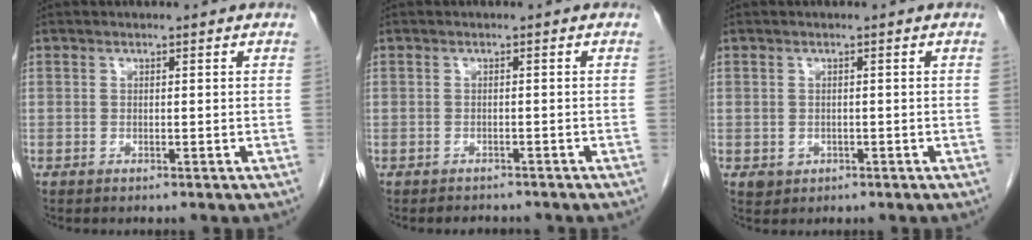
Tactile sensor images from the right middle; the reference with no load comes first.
{"total": 2.6, "force": [-2.4, 1.0, 0.4], "torque": [-0.007, -0.003, -0.030]}
{"total": 1.9, "force": [-0.6, 1.7, 0.6], "torque": [-0.008, 0.002, 0.001]}